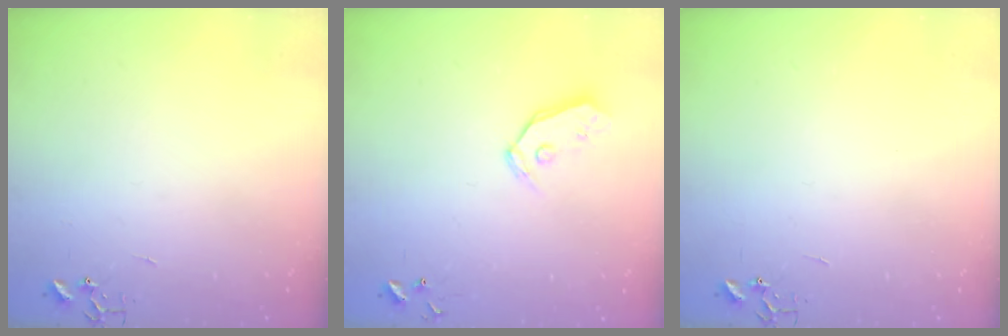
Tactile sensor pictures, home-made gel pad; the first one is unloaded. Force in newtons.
{"total": 6.9, "press": 6.9, "slide": 0.7}
{"total": 0.0}